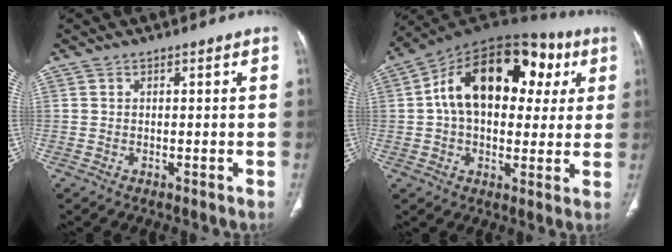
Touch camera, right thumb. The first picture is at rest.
{"total": 23.4, "force": [5.5, 14.5, 17.6], "torque": [-0.244, 0.036, 0.076]}